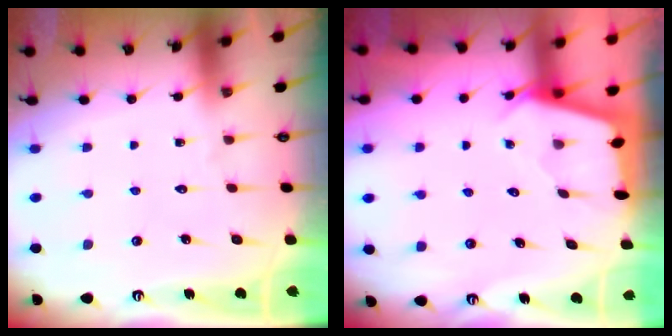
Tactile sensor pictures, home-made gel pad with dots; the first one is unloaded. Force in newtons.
{"total": 2.5, "press": 2.5, "slide": 0.3}